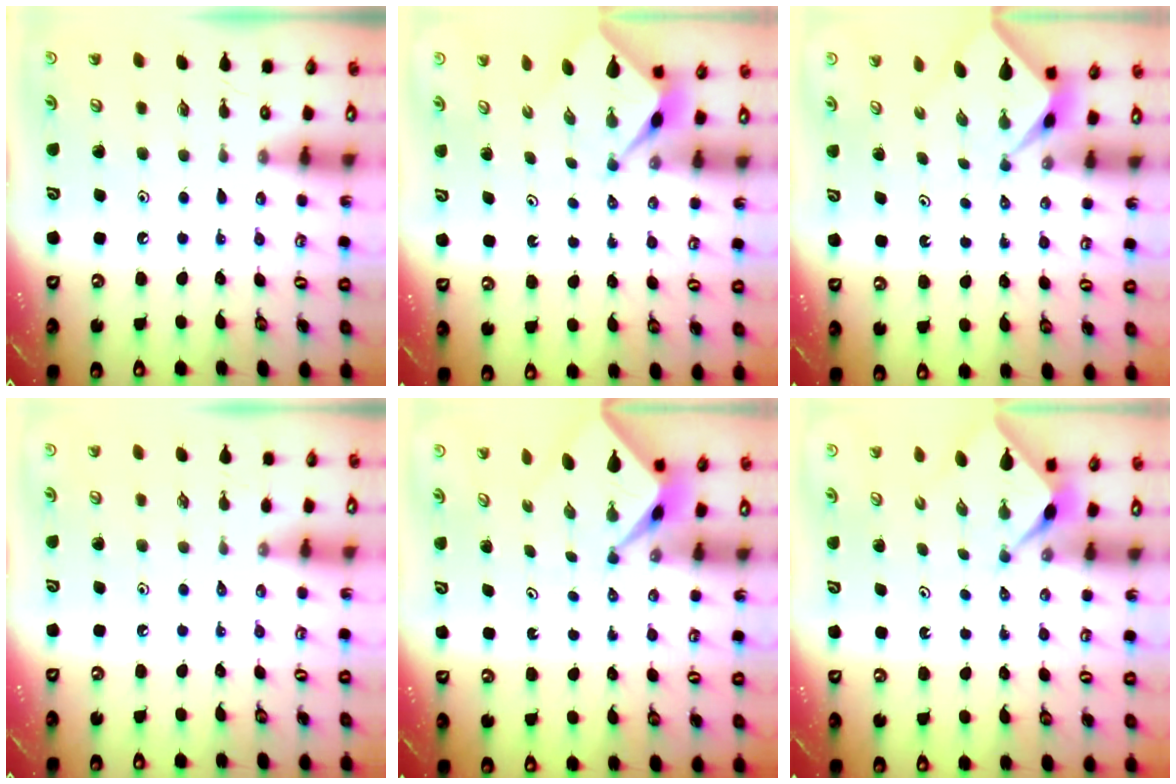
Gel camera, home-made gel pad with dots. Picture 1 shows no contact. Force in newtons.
{"total": 2.6, "press": 2.6, "slide": 0.2}
{"total": 2.2, "press": 2.2, "slide": 0.2}
{"total": 1.9, "press": 1.8, "slide": 0.4}
{"total": 2.3, "press": 2.3, "slide": 0.2}
{"total": 2.3, "press": 2.3, "slide": 0.3}